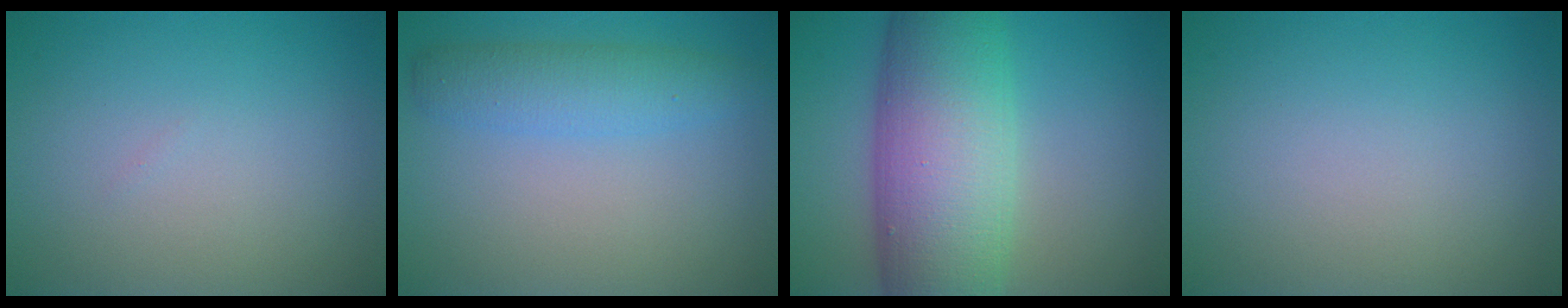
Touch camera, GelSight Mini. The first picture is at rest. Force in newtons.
{"total": 3.5, "press": 3.5, "slide": 0.1}
{"total": 12.4, "press": 12.4, "slide": 0.4}
{"total": 0.0}